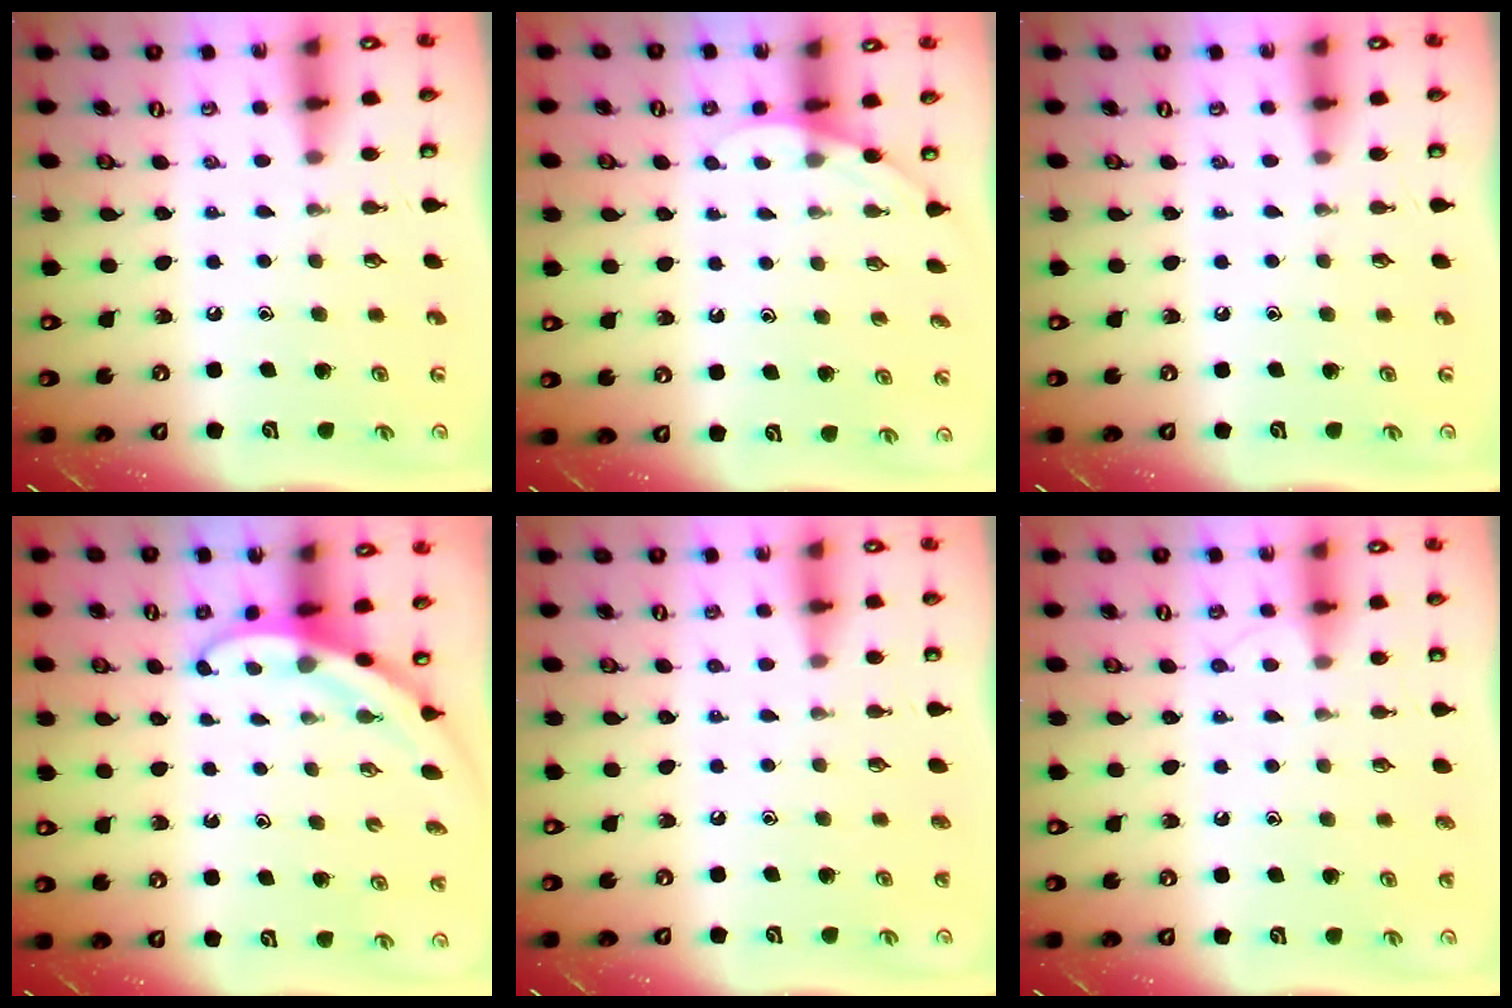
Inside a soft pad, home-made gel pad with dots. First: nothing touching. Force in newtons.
{"total": 2.6, "press": 2.6, "slide": 0.2}
{"total": 0.0}
{"total": 3.1, "press": 3.1, "slide": 0.1}
{"total": 0.8, "press": 0.8, "slide": 0.1}
{"total": 5.2, "press": 5.2, "slide": 0.6}